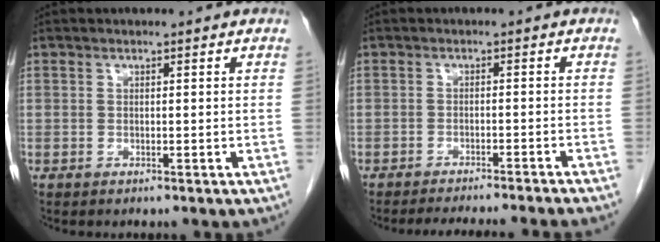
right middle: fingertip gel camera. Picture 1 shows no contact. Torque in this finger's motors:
{"motor_torque": [1.08, -1.07, 0.17, 0.05]}